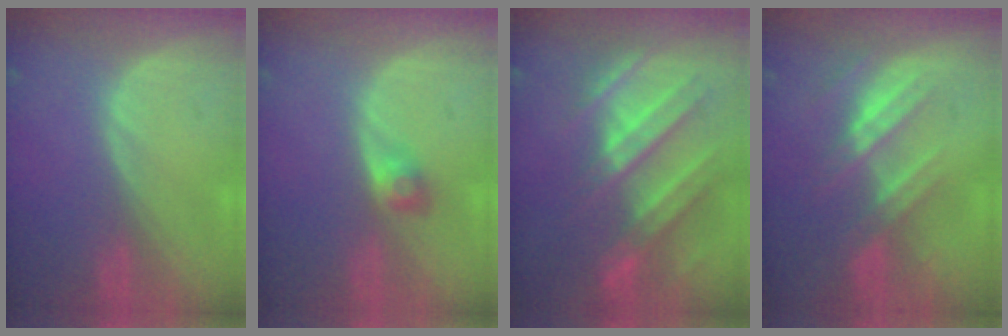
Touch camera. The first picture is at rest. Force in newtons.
{"total": 2.5, "press": 2.4, "slide": 0.8}
{"total": 10.5, "press": 9.6, "slide": 4.3}
{"total": 7.2, "press": 6.7, "slide": 2.7}